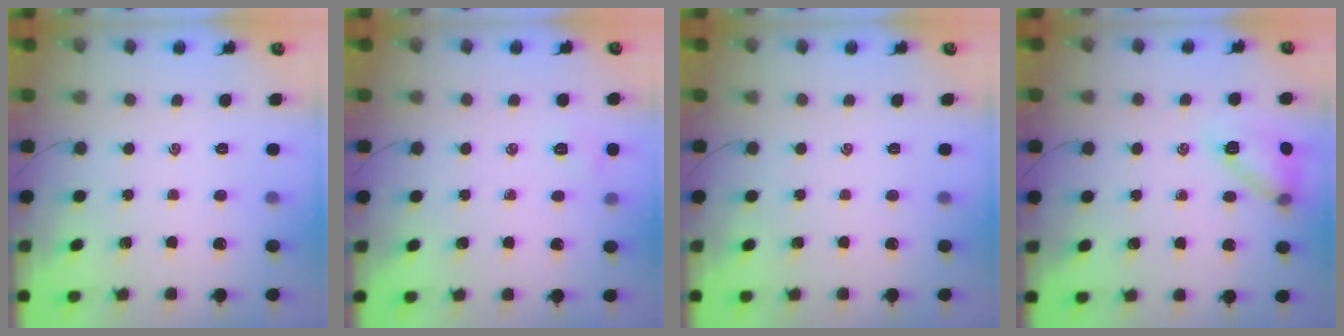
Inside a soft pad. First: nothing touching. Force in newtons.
{"total": 5.4, "press": 5.3, "slide": 1.3}
{"total": 0.0}
{"total": 13.1, "press": 13.1, "slide": 1.1}